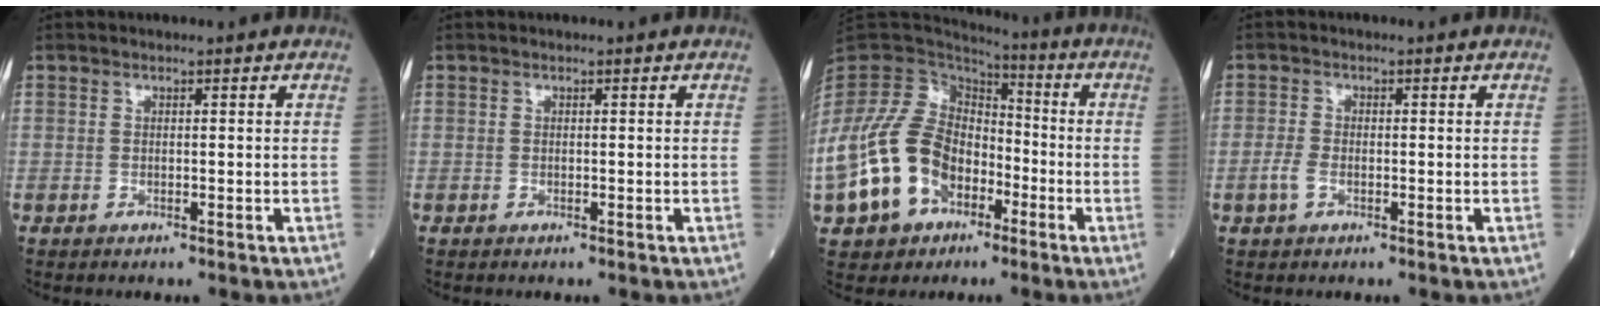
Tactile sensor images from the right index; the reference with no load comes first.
{"total": 0.0}
{"total": 16.3, "force": [-5.8, 11.5, 10.1], "torque": [-0.234, 0.019, -0.100]}
{"total": 2.3, "force": [-0.9, 1.2, 1.7], "torque": [-0.046, 0.001, -0.019]}